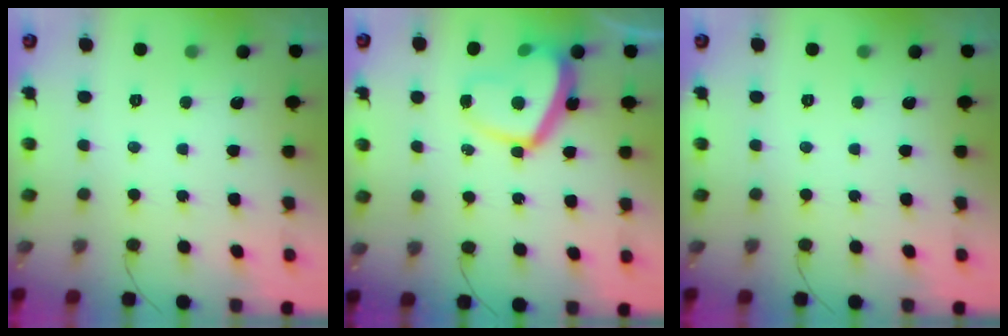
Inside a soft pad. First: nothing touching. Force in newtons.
{"total": 13.5, "press": 13.4, "slide": 1.2}
{"total": 0.0}